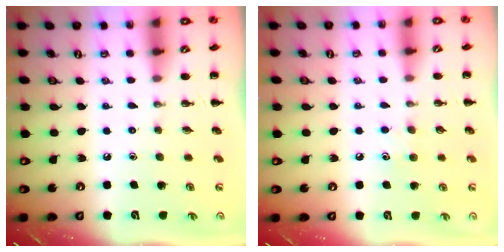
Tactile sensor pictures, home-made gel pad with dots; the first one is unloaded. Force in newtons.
{"total": 5.1, "press": 4.8, "slide": 1.6}